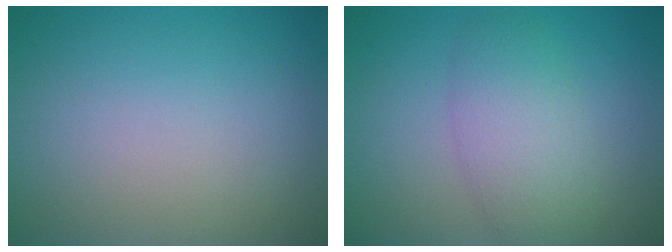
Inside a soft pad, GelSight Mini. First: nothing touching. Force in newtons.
{"total": 4.3, "press": 4.3, "slide": 0.3}